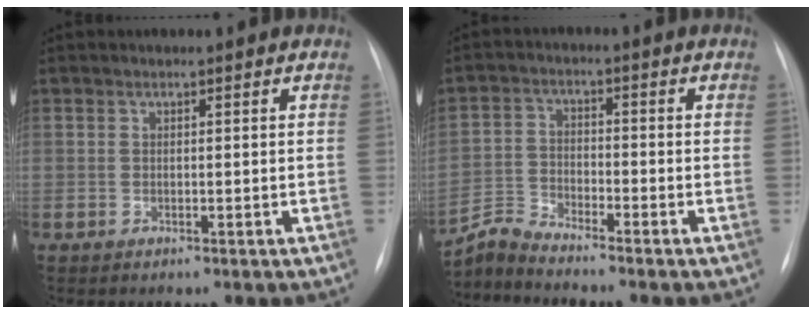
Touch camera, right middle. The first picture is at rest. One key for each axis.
{"total": 4.8, "fx": -4.7, "fy": -0.9, "fz": -0.3, "tx": -0.007, "ty": -0.012, "tz": -0.094}